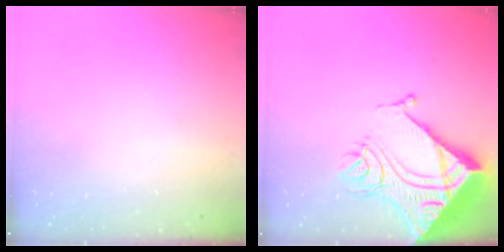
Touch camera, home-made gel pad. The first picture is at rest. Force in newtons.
{"total": 23.6, "press": 23.4, "slide": 3.0}